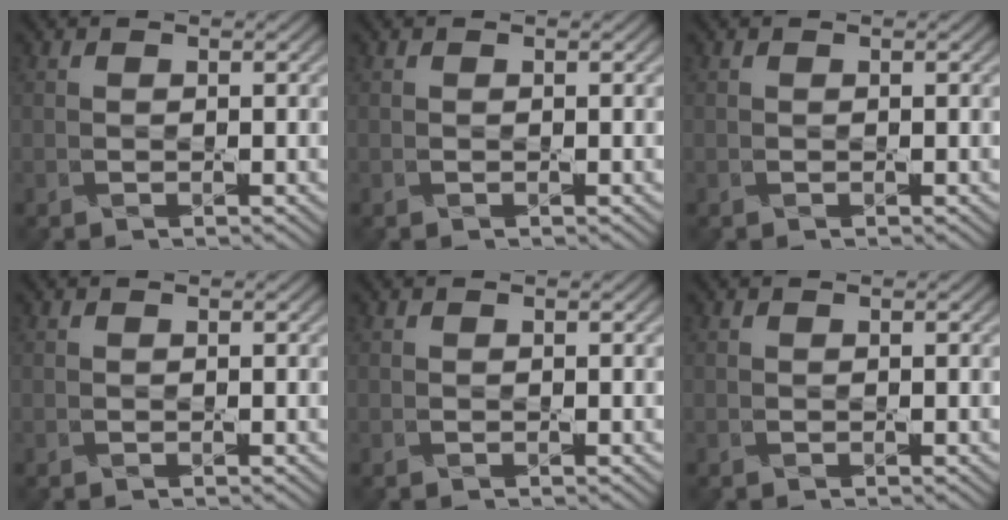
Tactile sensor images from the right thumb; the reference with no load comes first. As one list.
[{"total": 0.0}, {"total": 0.0}, {"total": 0.0}, {"total": 0.0}, {"total": 0.0}]